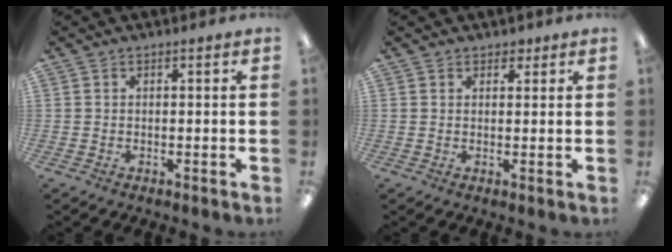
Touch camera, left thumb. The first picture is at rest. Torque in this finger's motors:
{"motor_torque": [-0.38, -0.18, -0.22, 0.06, -0.01]}